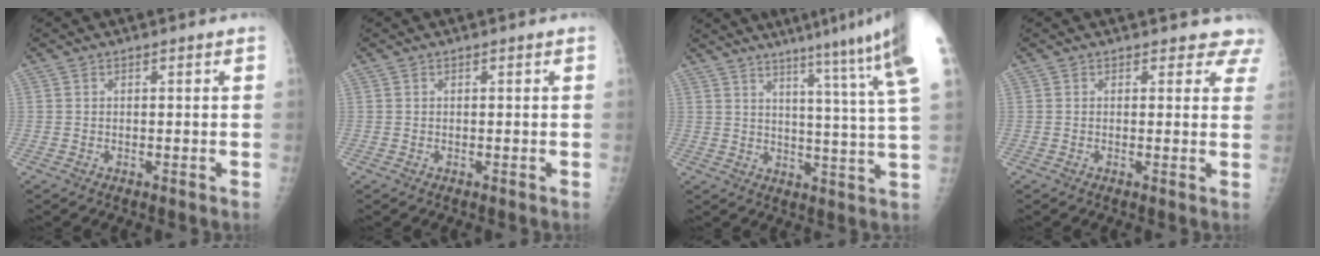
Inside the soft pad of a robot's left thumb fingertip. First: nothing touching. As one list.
[{"total": 0.0}, {"total": 17.4, "force": [11.2, -0.3, 13.2], "torque": [-0.169, -0.063, 0.137]}, {"total": 4.5, "force": [4.0, 2.1, -0.1], "torque": [0.044, -0.018, 0.016]}]